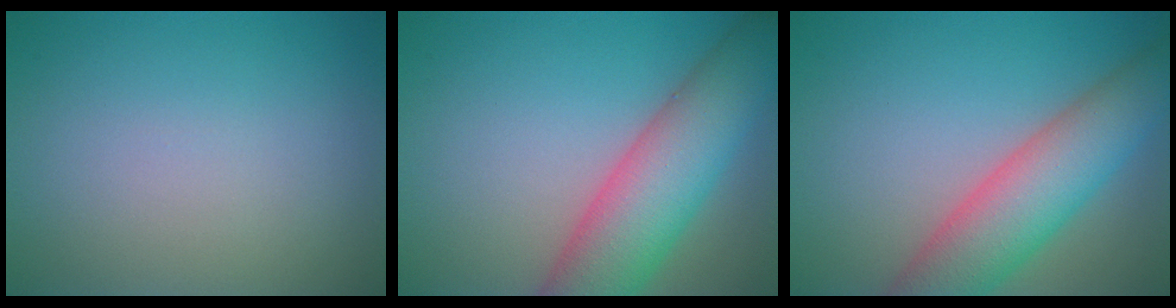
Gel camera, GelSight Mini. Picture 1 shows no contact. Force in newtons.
{"total": 8.7, "press": 8.7, "slide": 0.6}
{"total": 7.6, "press": 7.5, "slide": 0.7}